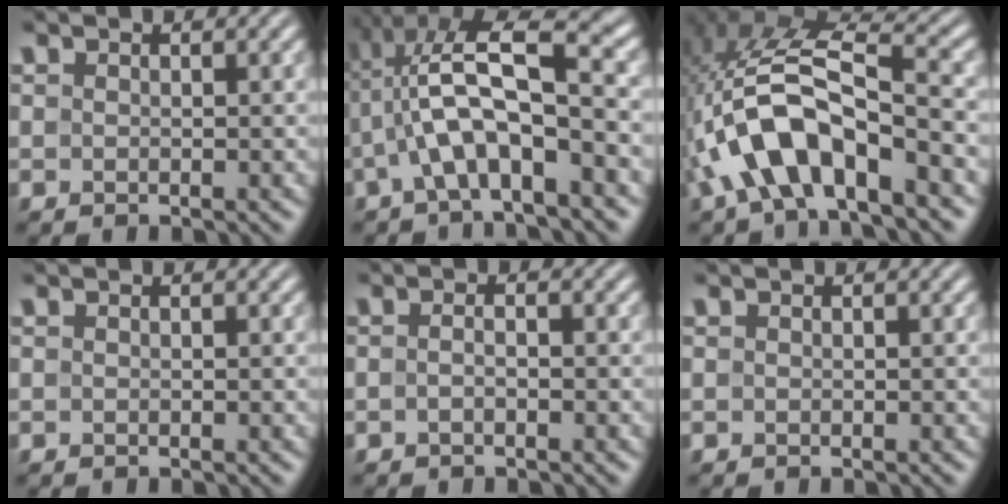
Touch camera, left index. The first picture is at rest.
{"total": 9.3, "force": [-0.9, 3.2, 8.7], "torque": [-0.168, 0.027, -0.025]}
{"total": 9.3, "force": [-3.9, 3.7, 7.6], "torque": [-0.151, 0.017, -0.072]}
{"total": 0.0}
{"total": 1.0, "force": [-0.4, 0.3, 0.9], "torque": [-0.018, 0.000, -0.010]}
{"total": 0.0}